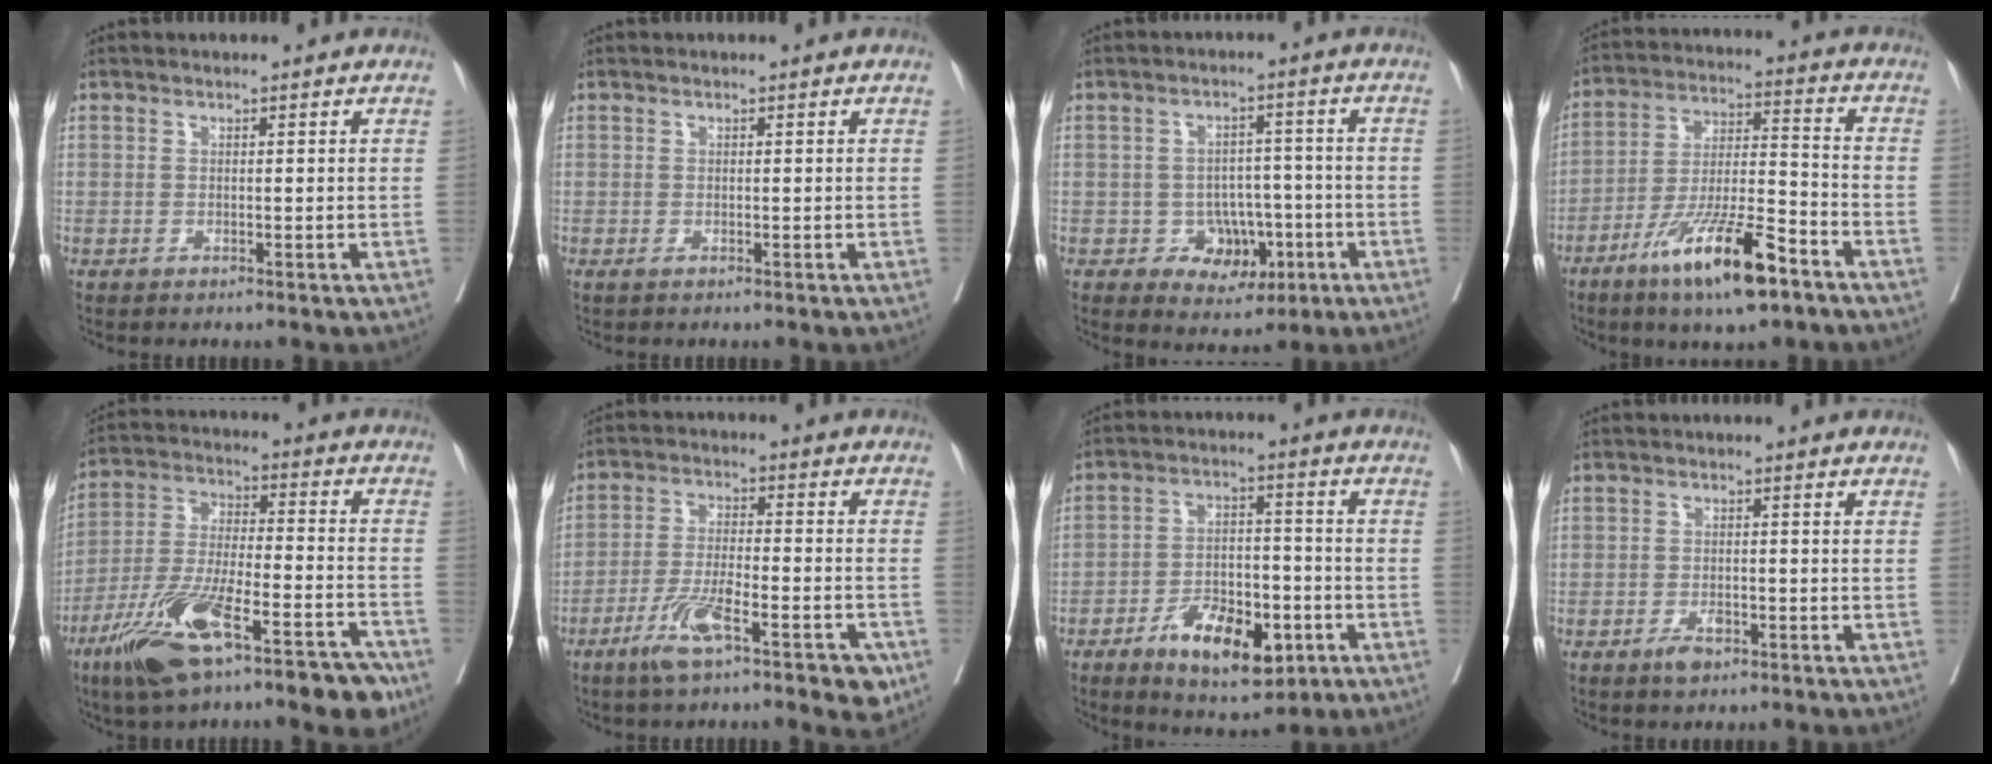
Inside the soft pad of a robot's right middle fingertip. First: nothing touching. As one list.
[{"total": 0.0}, {"total": 6.7, "force": [-2.5, 5.2, 3.4], "torque": [-0.037, 0.015, -0.027]}, {"total": 14.3, "force": [-8.8, 2.2, 11.1], "torque": [-0.207, -0.021, -0.157]}, {"total": 18.9, "force": [-12.0, 3.9, 14.0], "torque": [-0.245, -0.014, -0.209]}, {"total": 10.9, "force": [-6.2, 2.2, 8.7], "torque": [-0.147, -0.005, -0.102]}, {"total": 11.8, "force": [-5.8, 5.2, 8.9], "torque": [-0.147, 0.006, -0.086]}, {"total": 2.6, "force": [-1.6, 1.0, 1.7], "torque": [-0.031, 0.001, -0.025]}]